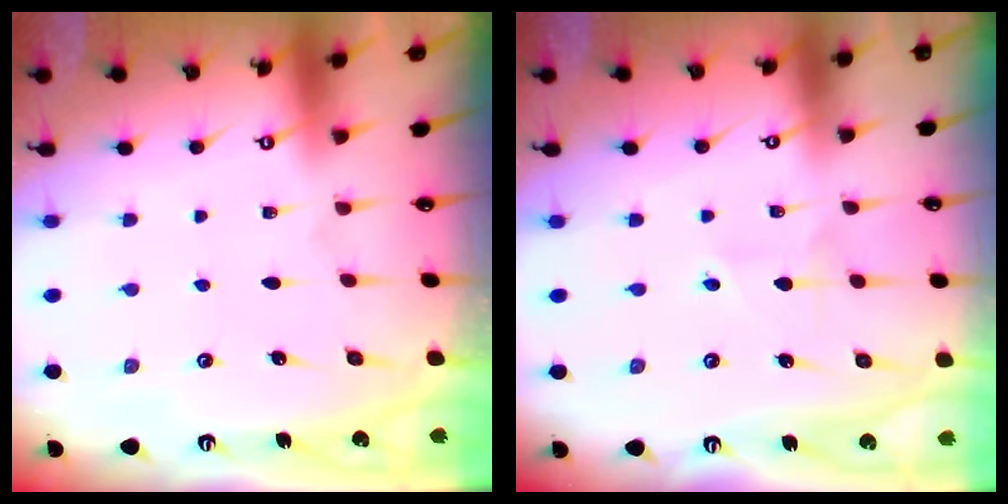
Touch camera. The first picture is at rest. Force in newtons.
{"total": 2.3, "press": 2.3, "slide": 0.4}